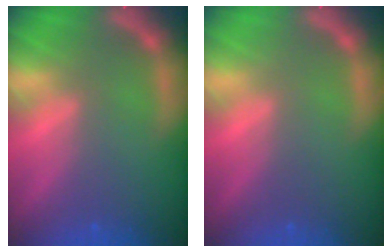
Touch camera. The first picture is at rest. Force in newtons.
{"total": 0.0}